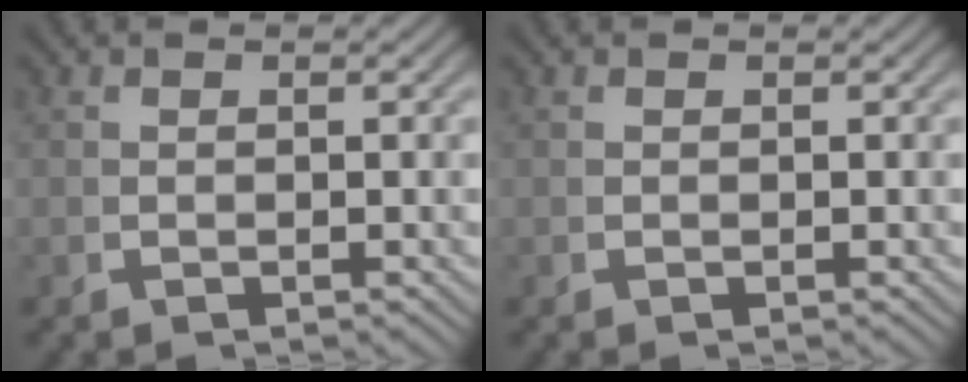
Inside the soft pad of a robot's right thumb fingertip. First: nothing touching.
{"total": 0.0}